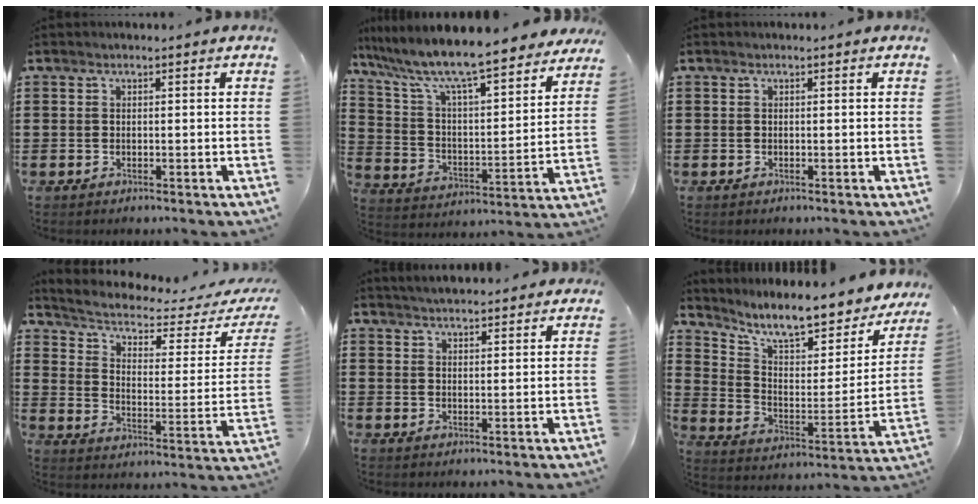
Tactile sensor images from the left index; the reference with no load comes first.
{"total": 9.3, "force": [8.2, 0.5, 4.5], "torque": [-0.123, -0.062, 0.134]}
{"total": 0.0}
{"total": 3.4, "force": [2.0, 1.1, 2.5], "torque": [-0.064, -0.021, 0.026]}
{"total": 3.0, "force": [2.9, 0.2, 0.4], "torque": [-0.015, -0.003, 0.055]}
{"total": 9.5, "force": [7.8, 1.6, 5.1], "torque": [-0.116, -0.057, 0.128]}